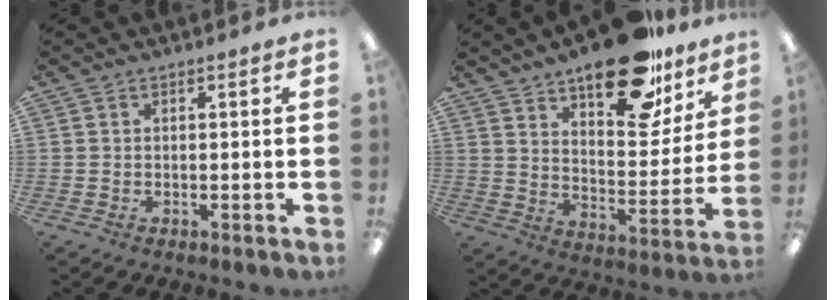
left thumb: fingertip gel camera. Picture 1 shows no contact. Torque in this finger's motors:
{"motor_torque": [0.44, 0.59, 1.58, -1.19, 0.16]}